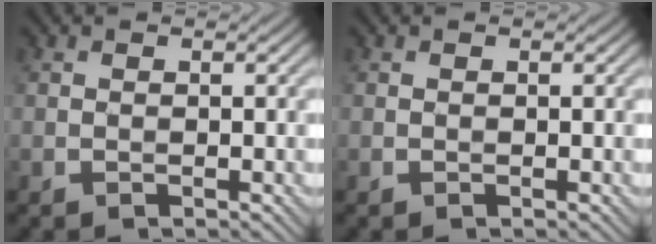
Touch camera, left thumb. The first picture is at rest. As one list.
[{"total": 0.0}]